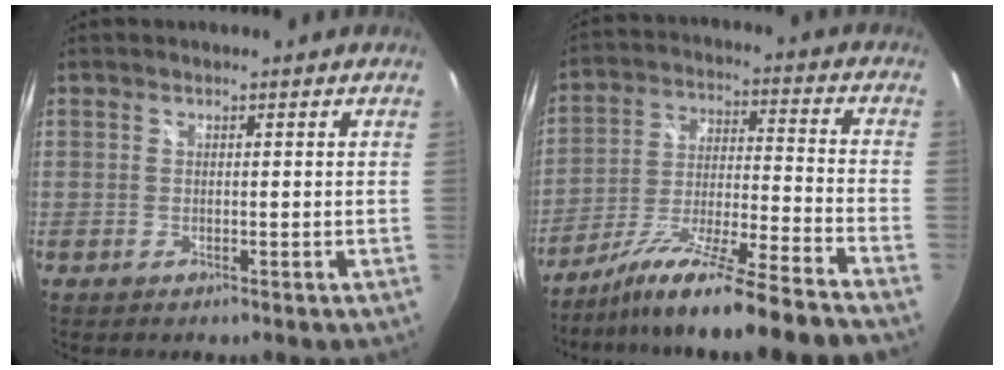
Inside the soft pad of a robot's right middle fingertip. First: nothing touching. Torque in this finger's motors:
{"motor_torque": [2.14, 0.00, 0.55, 0.13]}